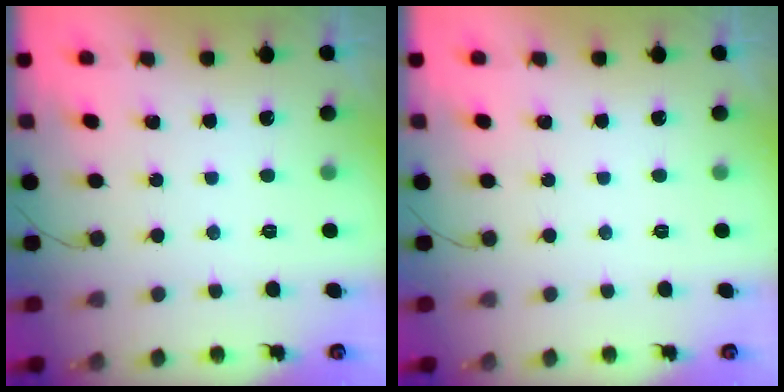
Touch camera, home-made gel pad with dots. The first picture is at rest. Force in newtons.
{"total": 0.0}